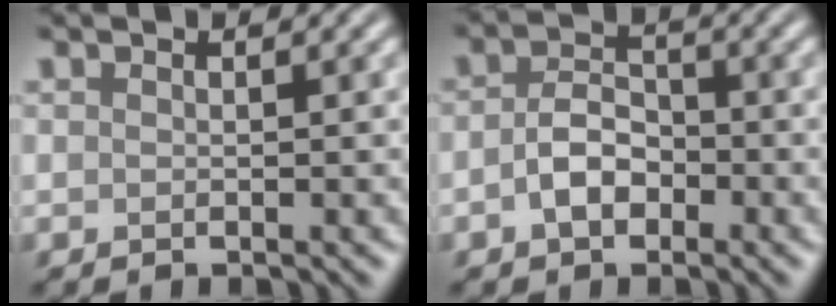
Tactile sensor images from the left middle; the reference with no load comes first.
{"total": 3.2, "force": [-1.1, 2.1, 2.1], "torque": [-0.040, 0.004, -0.024]}